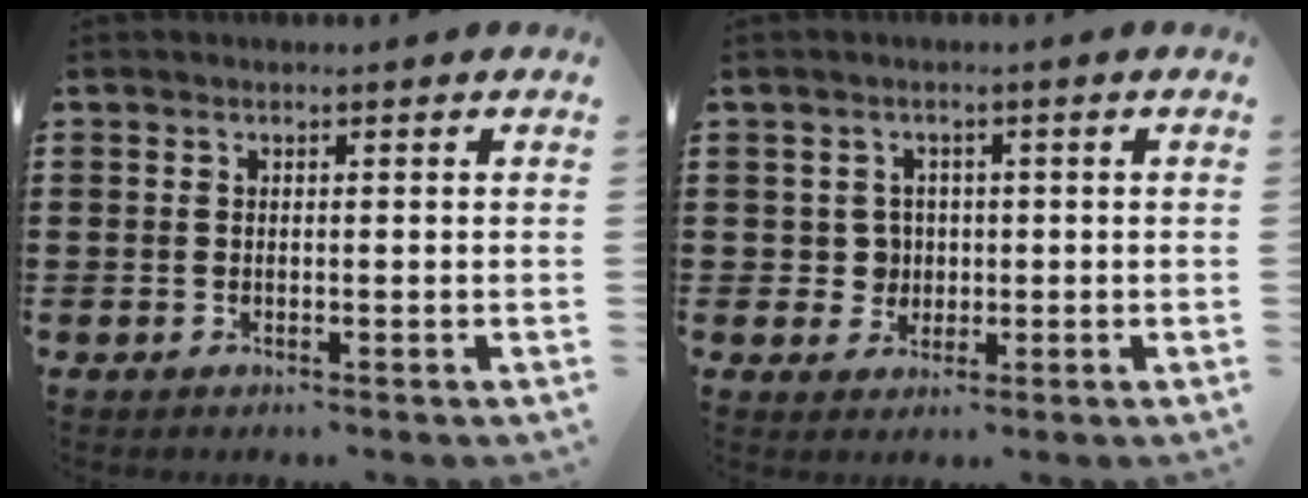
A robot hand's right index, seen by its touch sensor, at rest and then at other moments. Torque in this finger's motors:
{"motor_torque": [-0.12, 0.10, 0.00, -0.01]}